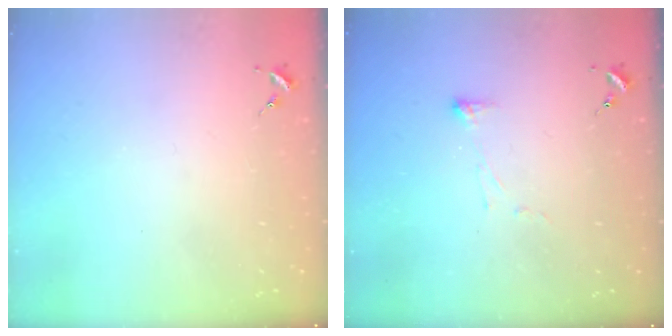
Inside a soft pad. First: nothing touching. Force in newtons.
{"total": 3.1, "press": 3.0, "slide": 0.7}